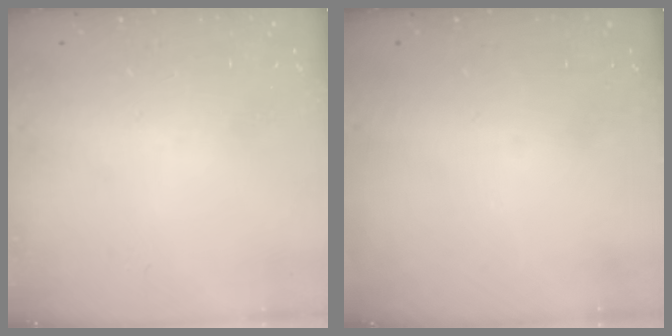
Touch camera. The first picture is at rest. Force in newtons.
{"total": 0.0}